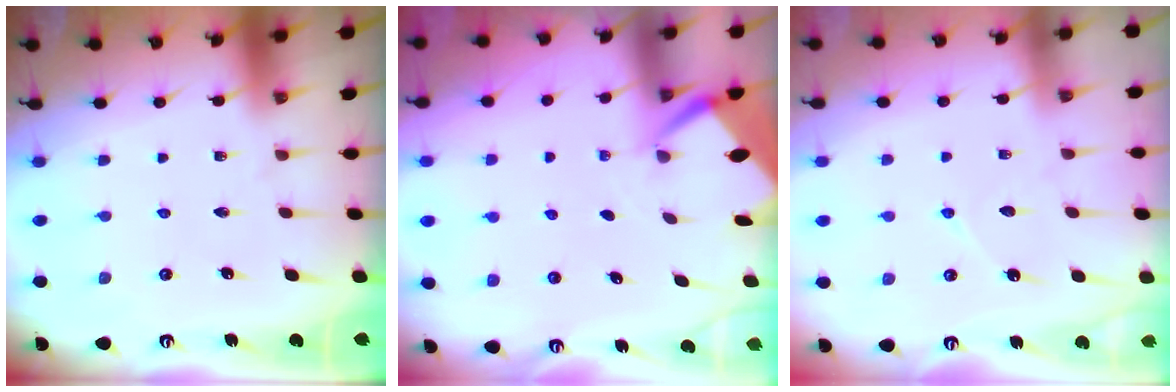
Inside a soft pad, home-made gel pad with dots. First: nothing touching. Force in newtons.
{"total": 2.7, "press": 2.7, "slide": 0.3}
{"total": 4.0, "press": 3.9, "slide": 0.5}